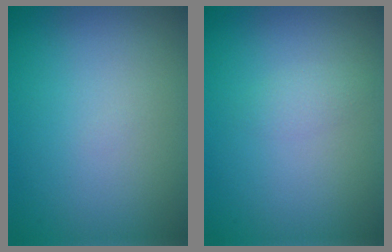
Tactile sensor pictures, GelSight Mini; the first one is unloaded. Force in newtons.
{"total": 1.0, "press": 1.0, "slide": 0.1}